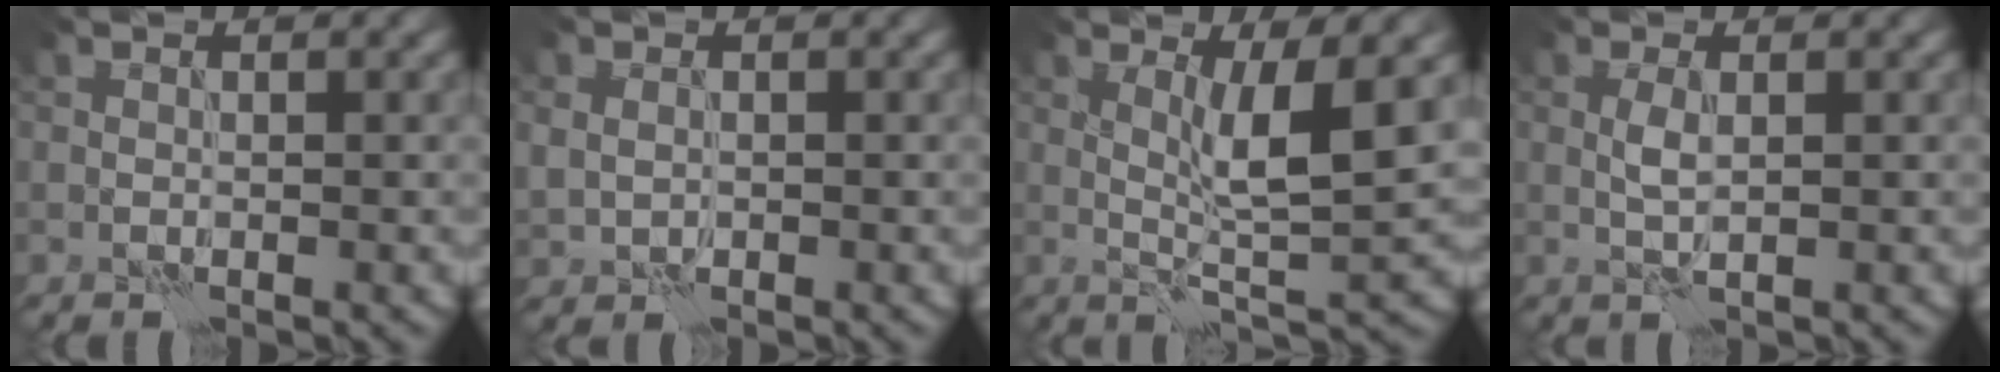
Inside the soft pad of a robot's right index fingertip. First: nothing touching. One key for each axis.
{"total": 1.6, "fx": 0.1, "fy": 1.4, "fz": 0.8, "tx": -0.014, "ty": -0.001, "tz": 0.005}
{"total": 5.5, "fx": 1.0, "fy": 0.7, "fz": 5.4, "tx": -0.099, "ty": -0.007, "tz": 0.023}
{"total": 1.5, "fx": 0.1, "fy": 0.4, "fz": 1.5, "tx": -0.034, "ty": 0.003, "tz": 0.003}